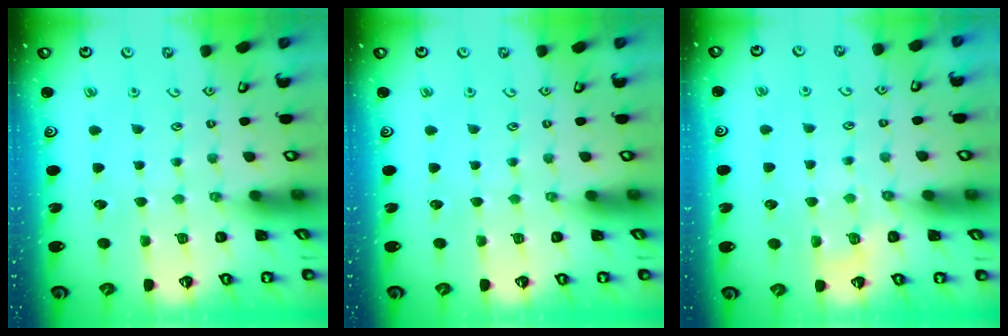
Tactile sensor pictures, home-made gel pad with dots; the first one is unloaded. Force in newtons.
{"total": 0.0}
{"total": 4.9, "press": 4.8, "slide": 1.3}